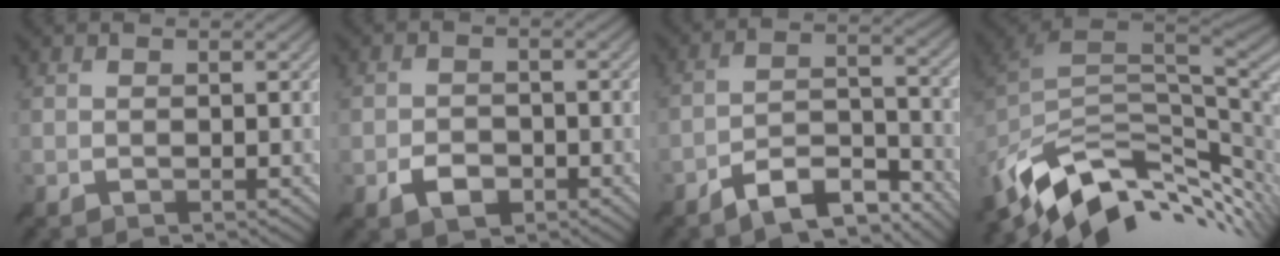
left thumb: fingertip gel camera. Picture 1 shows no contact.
{"total": 3.1, "force": [-1.8, 1.9, 1.6], "torque": [-0.028, -0.004, -0.033]}
{"total": 9.1, "force": [-7.2, 2.6, 4.9], "torque": [-0.081, 0.004, -0.136]}
{"total": 13.5, "force": [-3.8, 7.7, 10.4], "torque": [-0.226, -0.026, -0.055]}